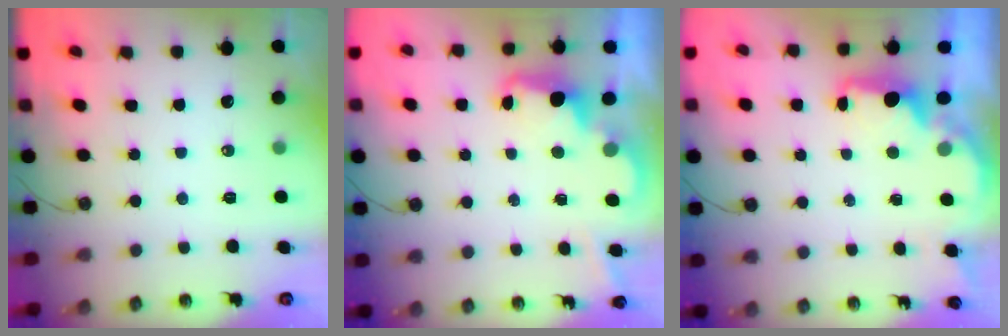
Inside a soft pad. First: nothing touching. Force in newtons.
{"total": 2.5, "press": 2.4, "slide": 0.5}
{"total": 2.3, "press": 2.2, "slide": 0.8}